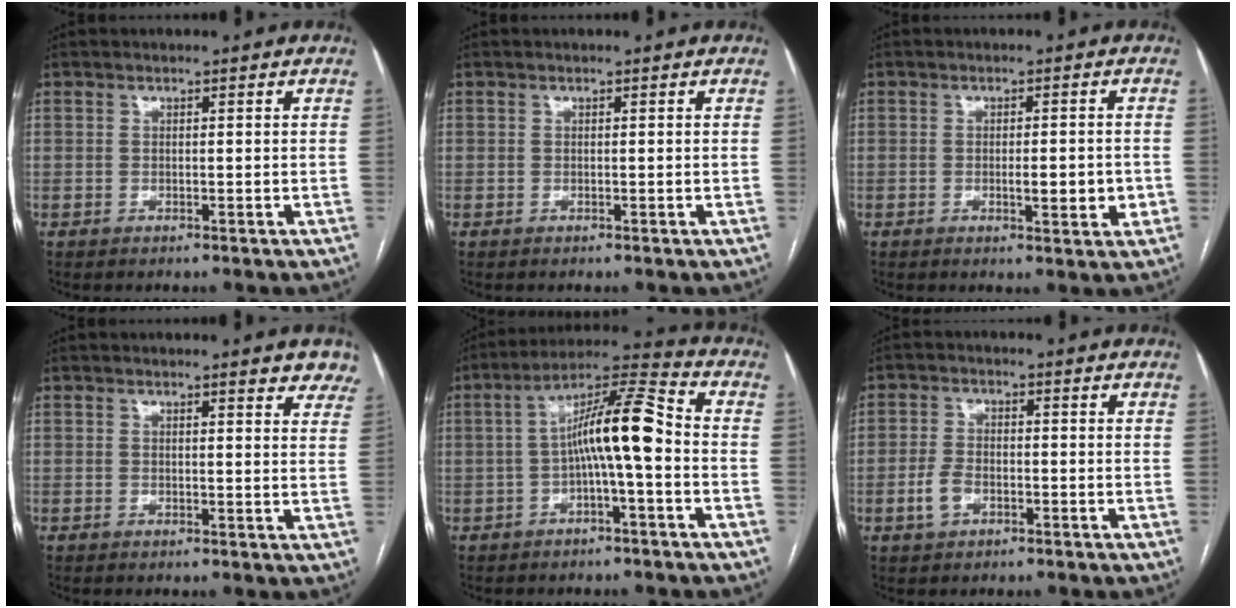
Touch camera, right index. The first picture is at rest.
{"total": 0.0}
{"total": 4.3, "force": [-1.0, 1.1, 4.1], "torque": [-0.060, -0.002, -0.009]}
{"total": 5.0, "force": [4.2, 1.1, 2.4], "torque": [-0.013, -0.011, 0.029]}
{"total": 10.6, "force": [-1.2, 1.0, 10.5], "torque": [-0.182, 0.033, -0.024]}
{"total": 3.9, "force": [-1.7, 2.3, 2.6], "torque": [-0.058, 0.005, -0.030]}